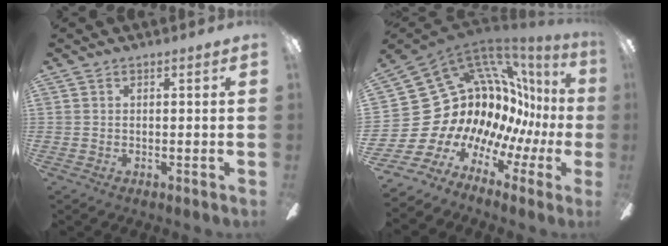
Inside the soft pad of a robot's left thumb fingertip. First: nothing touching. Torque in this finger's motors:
{"motor_torque": [0.90, 1.25, 0.12, 0.21, 0.06]}